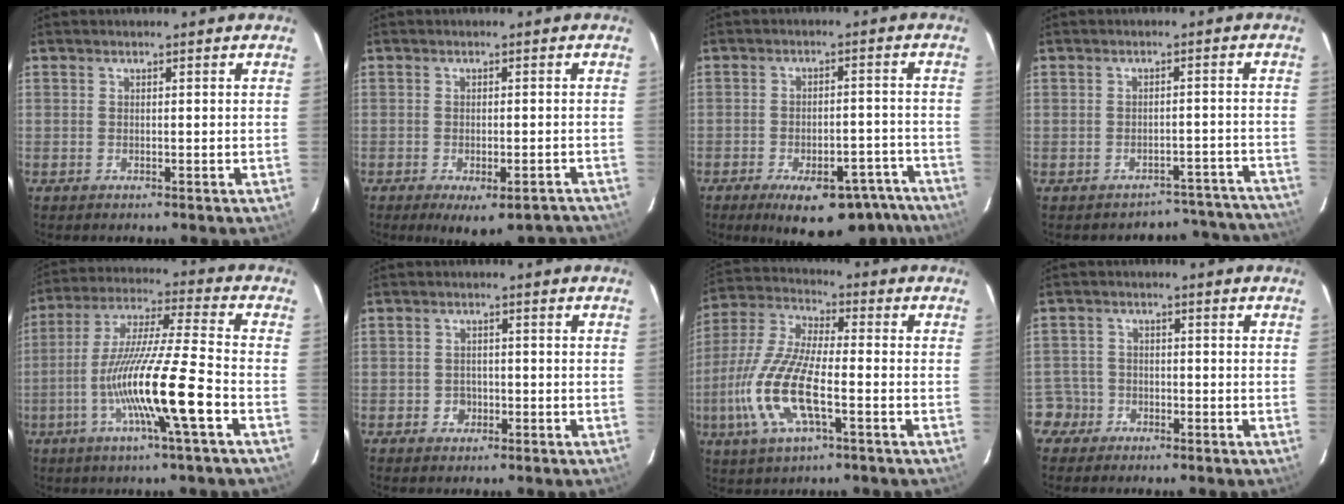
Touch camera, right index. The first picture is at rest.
{"total": 9.5, "force": [-7.5, 3.4, 4.8], "torque": [-0.076, -0.009, -0.086]}
{"total": 15.9, "force": [-12.2, 6.3, 8.0], "torque": [-0.118, 0.006, -0.142]}
{"total": 12.6, "force": [-11.7, 4.5, 0.0], "torque": [0.028, 0.060, -0.123]}
{"total": 16.8, "force": [-6.2, -0.6, 15.6], "torque": [-0.298, -0.011, -0.121]}
{"total": 2.5, "force": [-0.9, 2.3, 0.5], "torque": [-0.009, 0.005, -0.012]}
{"total": 15.6, "force": [-4.9, 4.7, 14.1], "torque": [-0.310, -0.008, -0.099]}
{"total": 4.1, "force": [-2.1, 3.4, -0.4], "torque": [0.011, 0.024, -0.042]}